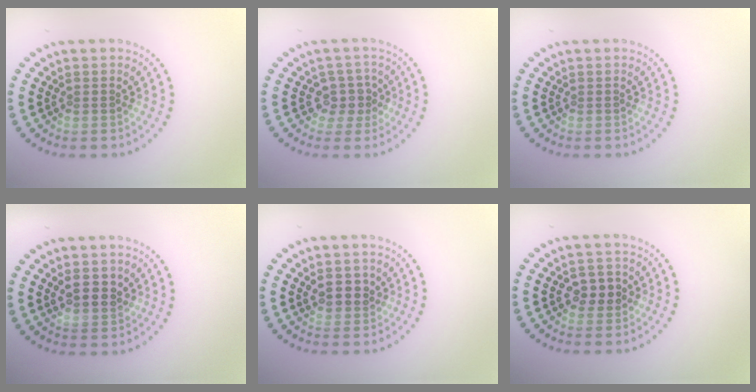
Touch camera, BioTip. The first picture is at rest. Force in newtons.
{"total": 2.2, "press": 1.9, "slide": 1.1}
{"total": 0.0}
{"total": 2.5, "press": 2.4, "slide": 0.8}
{"total": 2.4, "press": 2.3, "slide": 0.8}
{"total": 2.2, "press": 2.2, "slide": 0.3}